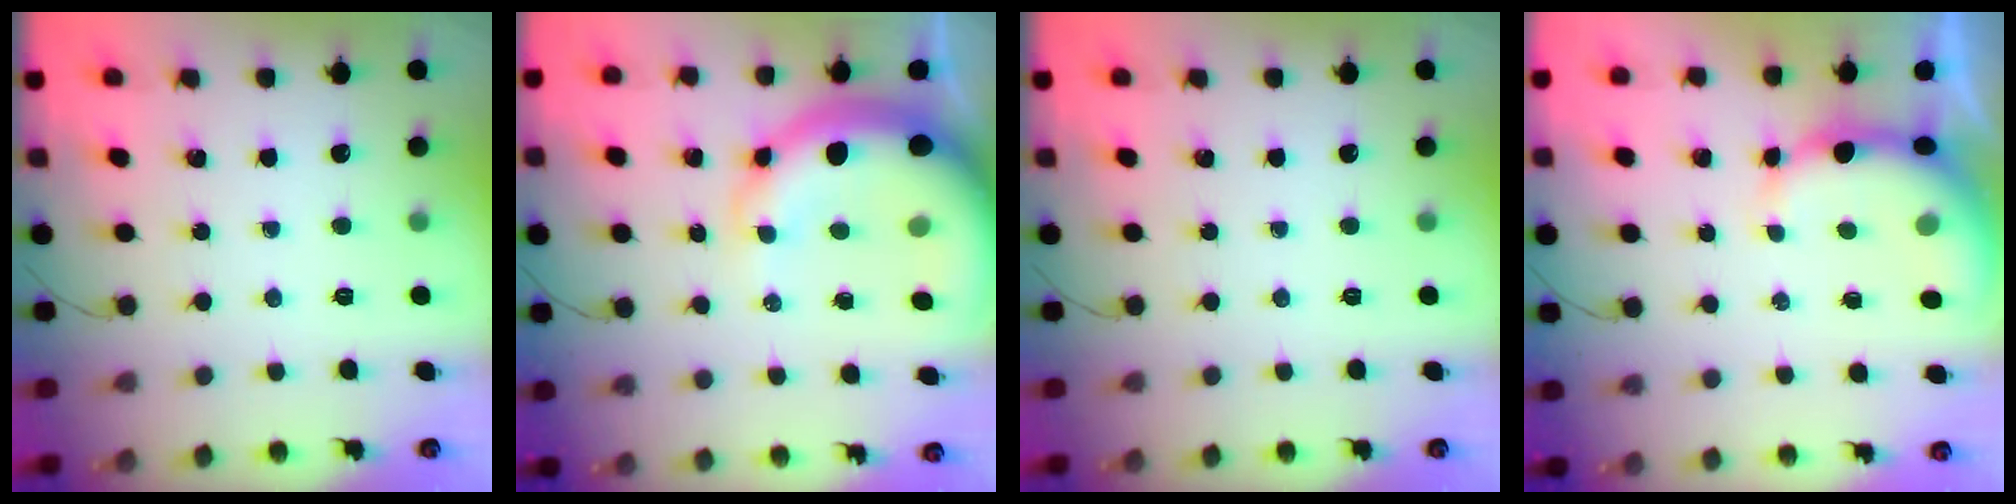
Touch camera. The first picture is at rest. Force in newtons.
{"total": 16.2, "press": 15.5, "slide": 4.6}
{"total": 0.0}
{"total": 7.8, "press": 7.7, "slide": 1.5}